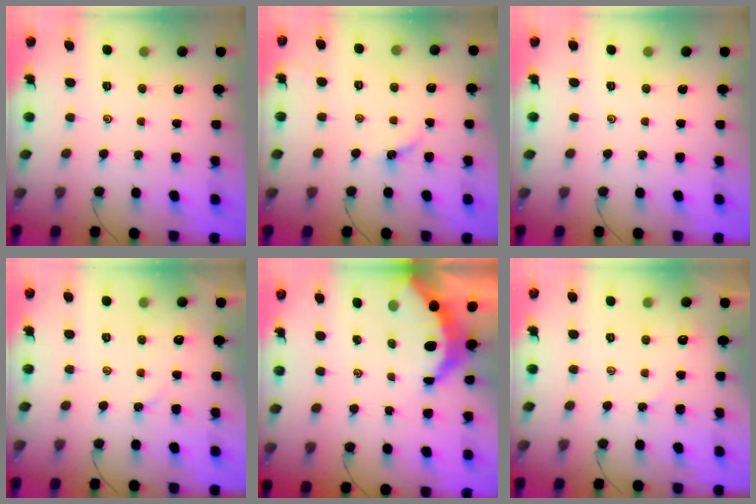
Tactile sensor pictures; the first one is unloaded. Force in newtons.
{"total": 3.2, "press": 3.1, "slide": 0.5}
{"total": 0.0}
{"total": 2.6, "press": 2.5, "slide": 0.3}
{"total": 6.6, "press": 6.5, "slide": 0.8}
{"total": 1.8, "press": 1.8, "slide": 0.4}